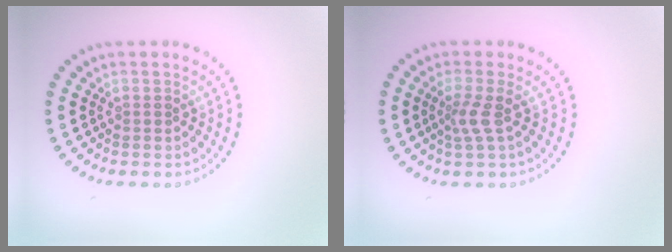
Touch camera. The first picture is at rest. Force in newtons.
{"total": 2.0, "press": 1.4, "slide": 1.4}